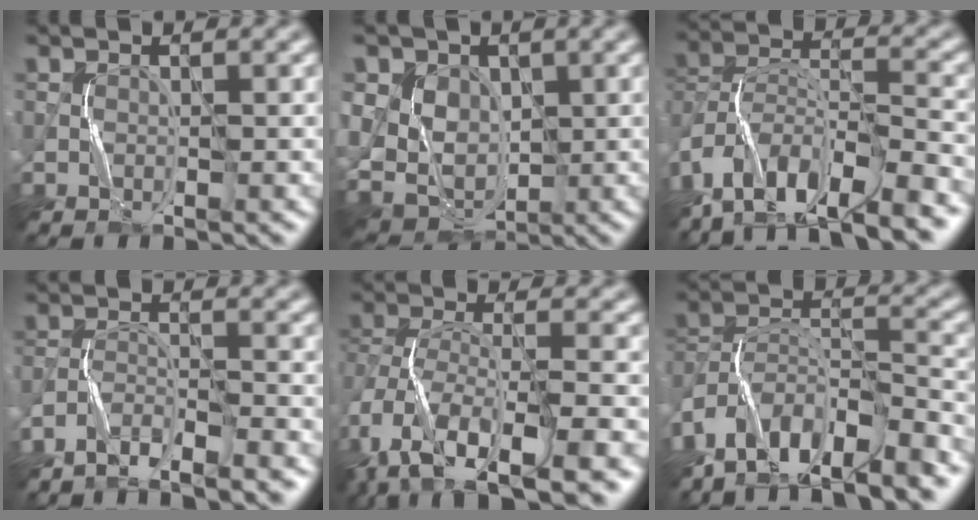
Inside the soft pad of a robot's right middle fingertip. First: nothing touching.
{"total": 8.0, "force": [2.0, 6.6, 4.1], "torque": [-0.076, 0.018, 0.018]}
{"total": 12.6, "force": [-10.3, 3.7, 6.3], "torque": [-0.120, 0.016, -0.160]}
{"total": 4.0, "force": [-3.7, 0.2, 1.4], "torque": [-0.031, 0.001, -0.072]}
{"total": 11.7, "force": [-7.5, 4.7, 7.6], "torque": [-0.165, -0.003, -0.120]}
{"total": 11.6, "force": [-9.5, 3.0, 5.8], "torque": [-0.118, 0.019, -0.158]}